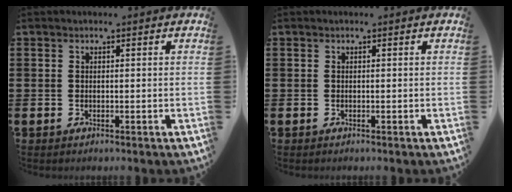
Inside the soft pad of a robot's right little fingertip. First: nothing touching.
{"total": 0.0}